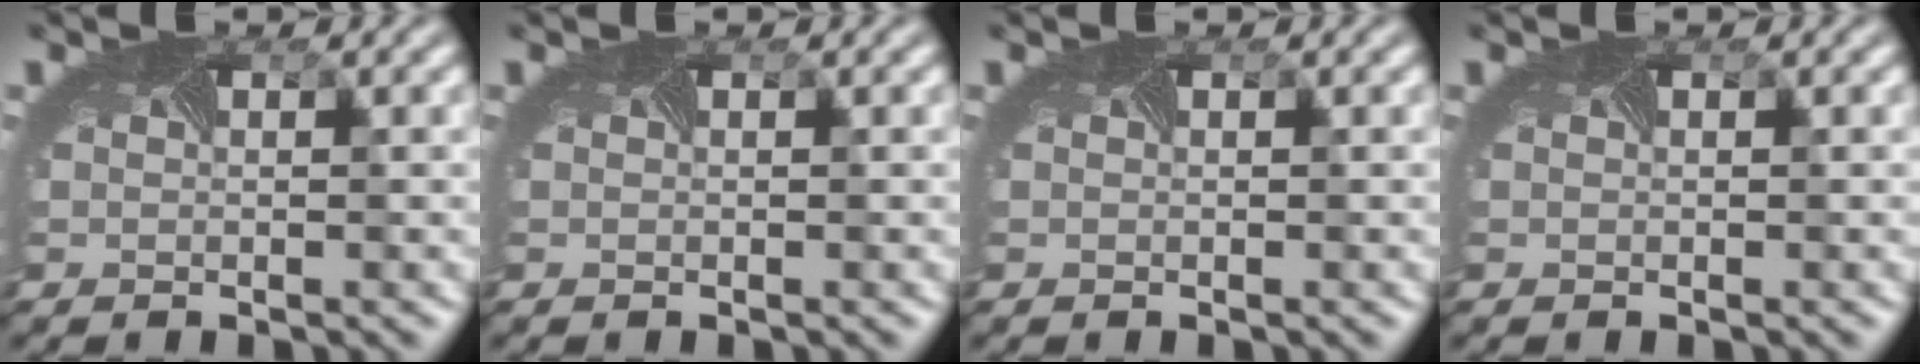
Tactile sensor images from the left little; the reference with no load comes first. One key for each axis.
{"total": 0.0}
{"total": 0.0}
{"total": 0.0}